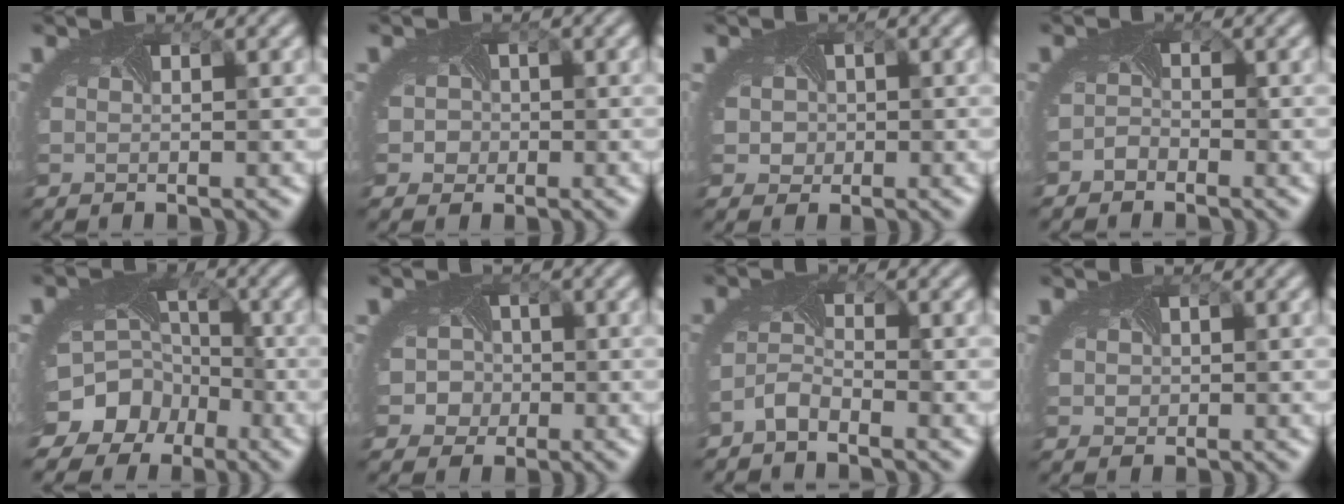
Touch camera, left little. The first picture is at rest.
{"total": 2.3, "force": [-0.1, 2.2, 0.7], "torque": [0.000, 0.005, -0.010]}
{"total": 2.7, "force": [0.4, 2.4, 1.1], "torque": [-0.016, 0.012, -0.003]}
{"total": 1.3, "force": [-1.2, 0.5, -0.1], "torque": [-0.006, -0.003, -0.027]}
{"total": 12.6, "force": [-6.6, 10.2, 3.5], "torque": [-0.086, -0.051, -0.105]}
{"total": 4.8, "force": [-0.7, 4.4, 1.6], "torque": [-0.012, 0.013, -0.032]}
{"total": 1.9, "force": [-1.8, 0.5, 0.6], "torque": [-0.026, 0.000, -0.041]}
{"total": 1.2, "force": [0.4, 1.2, 0.2], "torque": [-0.004, -0.001, 0.000]}